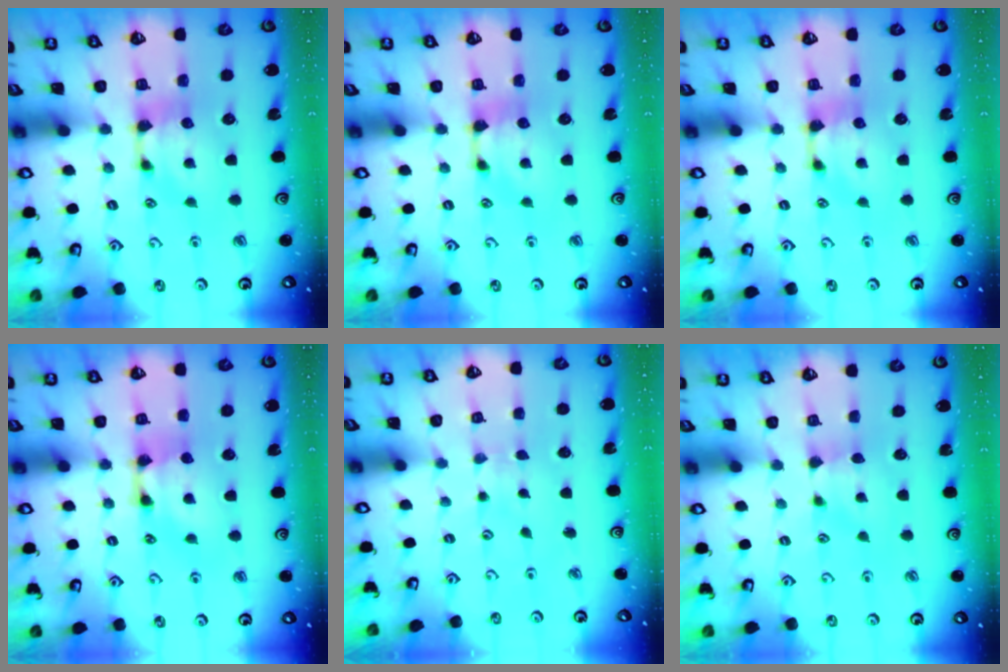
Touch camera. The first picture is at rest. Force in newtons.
{"total": 0.0}
{"total": 0.0}
{"total": 1.7, "press": 1.7, "slide": 0.1}
{"total": 4.1, "press": 4.1, "slide": 0.1}
{"total": 2.0, "press": 1.9, "slide": 0.7}